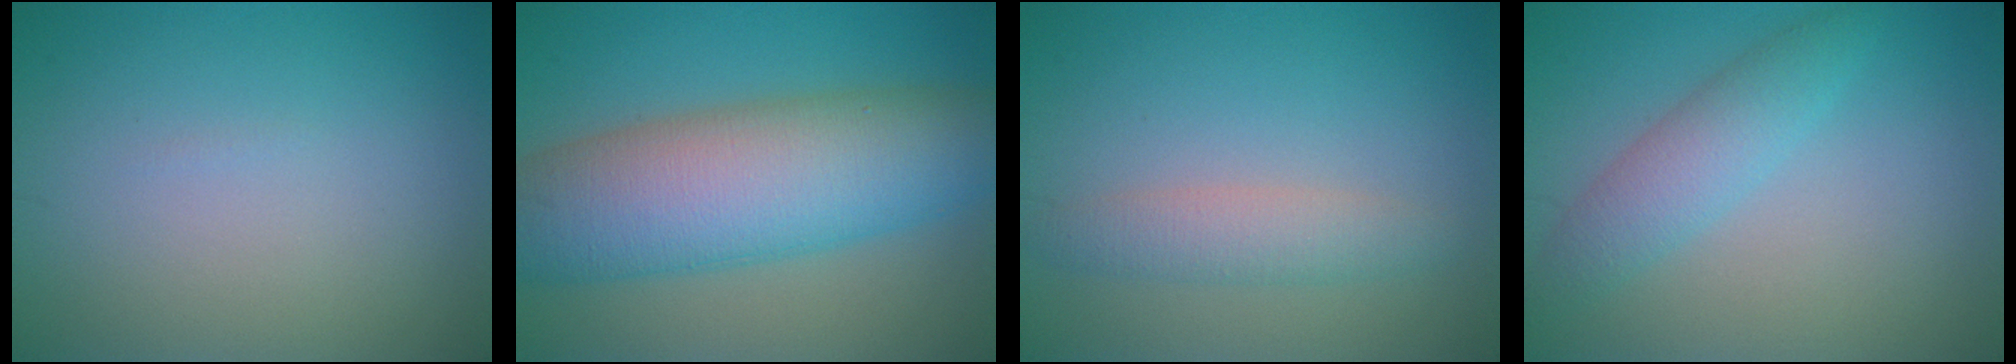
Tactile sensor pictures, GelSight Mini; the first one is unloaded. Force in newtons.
{"total": 11.6, "press": 11.6, "slide": 0.1}
{"total": 2.5, "press": 2.5, "slide": 0.1}
{"total": 2.4, "press": 2.4, "slide": 0.2}